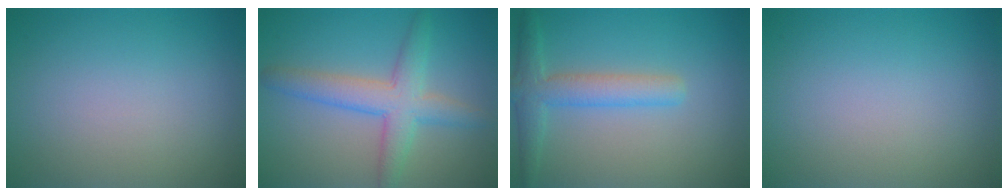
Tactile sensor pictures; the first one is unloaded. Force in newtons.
{"total": 4.7, "press": 4.7, "slide": 0.3}
{"total": 3.5, "press": 3.5, "slide": 0.2}
{"total": 0.0}